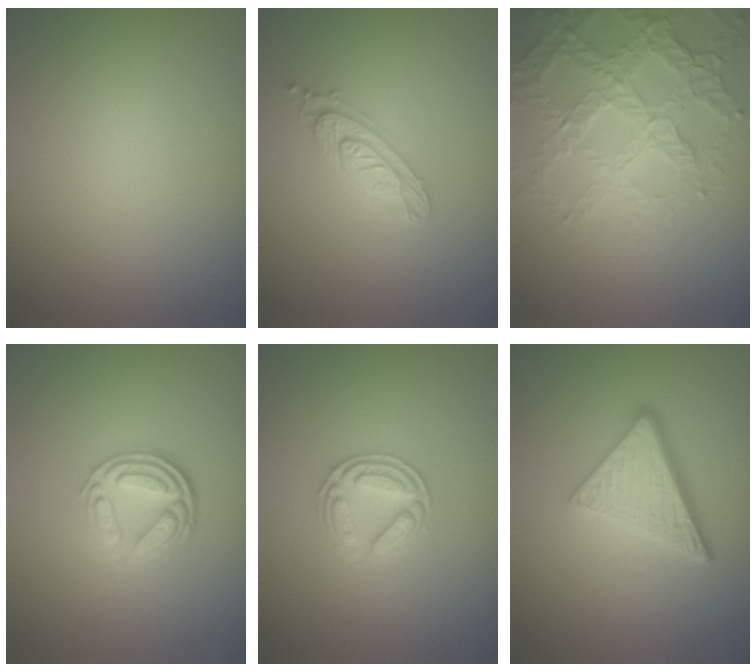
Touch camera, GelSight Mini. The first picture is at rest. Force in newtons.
{"total": 2.6, "press": 2.4, "slide": 1.0}
{"total": 7.6, "press": 5.3, "slide": 5.4}
{"total": 4.3, "press": 3.4, "slide": 2.7}
{"total": 3.1, "press": 2.9, "slide": 1.2}
{"total": 5.5, "press": 3.7, "slide": 4.0}